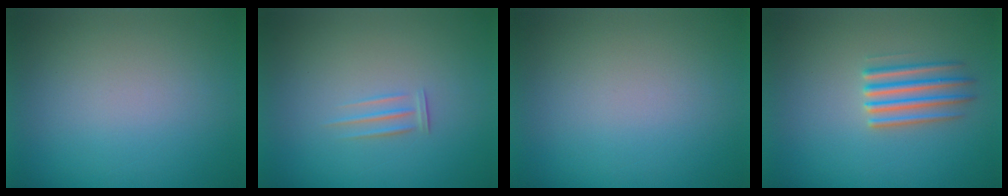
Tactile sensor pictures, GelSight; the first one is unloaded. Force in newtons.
{"total": 1.9}
{"total": 1.2}
{"total": 2.5}